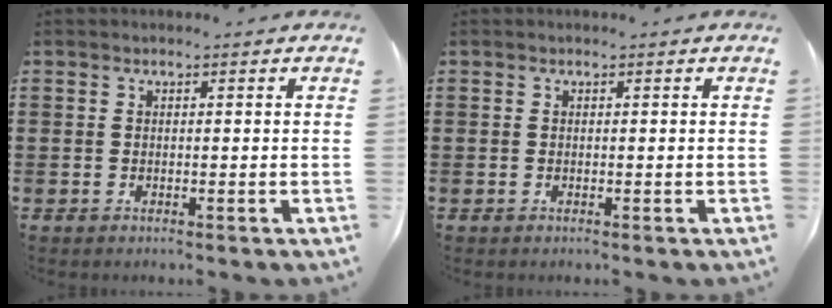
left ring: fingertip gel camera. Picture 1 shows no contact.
{"total": 0.0}